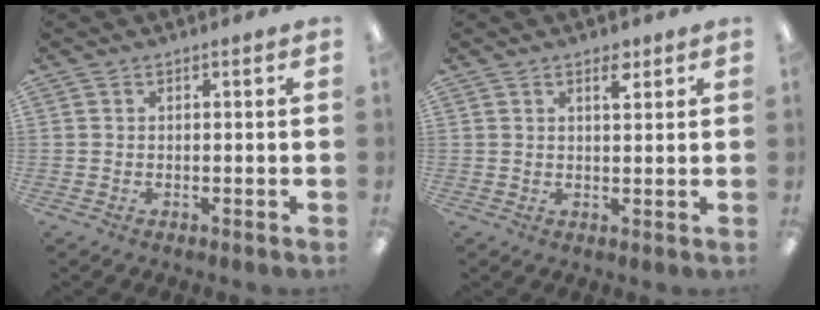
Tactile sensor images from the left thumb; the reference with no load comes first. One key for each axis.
{"total": 3.1, "fx": 2.2, "fy": 1.2, "fz": 1.9, "tx": -0.019, "ty": -0.008, "tz": 0.034}